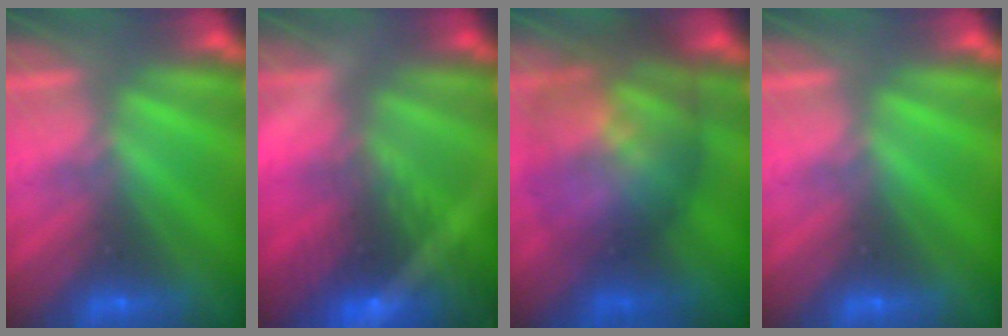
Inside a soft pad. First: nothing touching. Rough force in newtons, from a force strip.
{"total": 6.8}
{"total": 9.3}
{"total": 0.0}